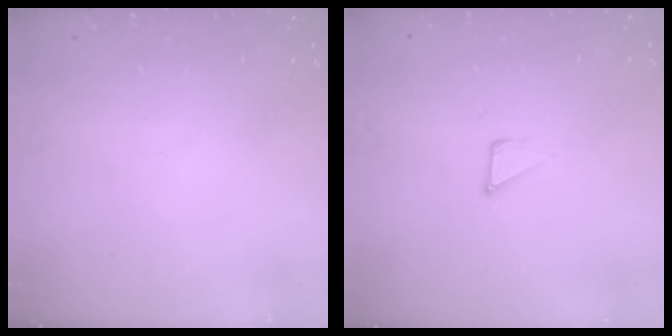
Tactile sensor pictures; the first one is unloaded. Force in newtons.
{"total": 2.3, "press": 2.3, "slide": 0.1}